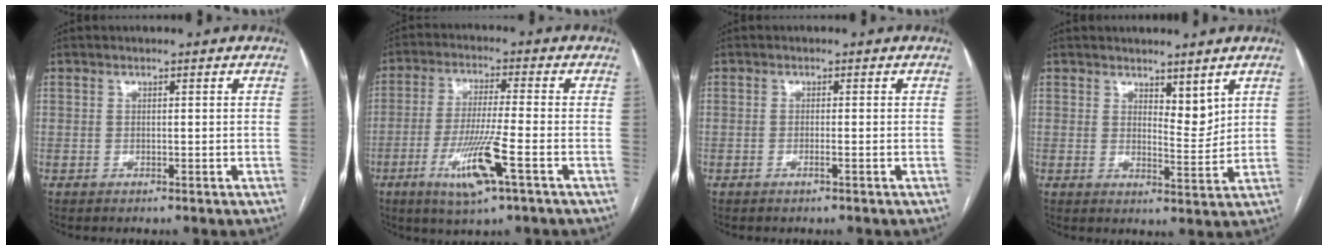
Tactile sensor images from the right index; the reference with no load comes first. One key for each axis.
{"total": 8.4, "fx": -3.0, "fy": -0.4, "fz": 7.9, "tx": -0.156, "ty": -0.026, "tz": -0.058}
{"total": 0.8, "fx": -0.4, "fy": -0.1, "fz": 0.6, "tx": -0.013, "ty": 0.000, "tz": -0.007}
{"total": 4.1, "fx": 2.9, "fy": 1.5, "fz": 2.4, "tx": -0.034, "ty": -0.013, "tz": 0.052}